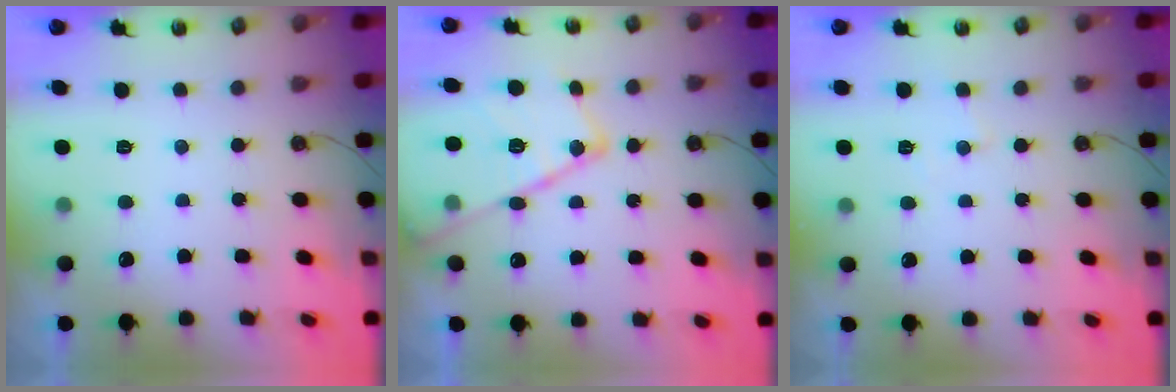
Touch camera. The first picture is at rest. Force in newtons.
{"total": 18.0, "press": 18.0, "slide": 0.7}
{"total": 4.4, "press": 4.3, "slide": 0.5}